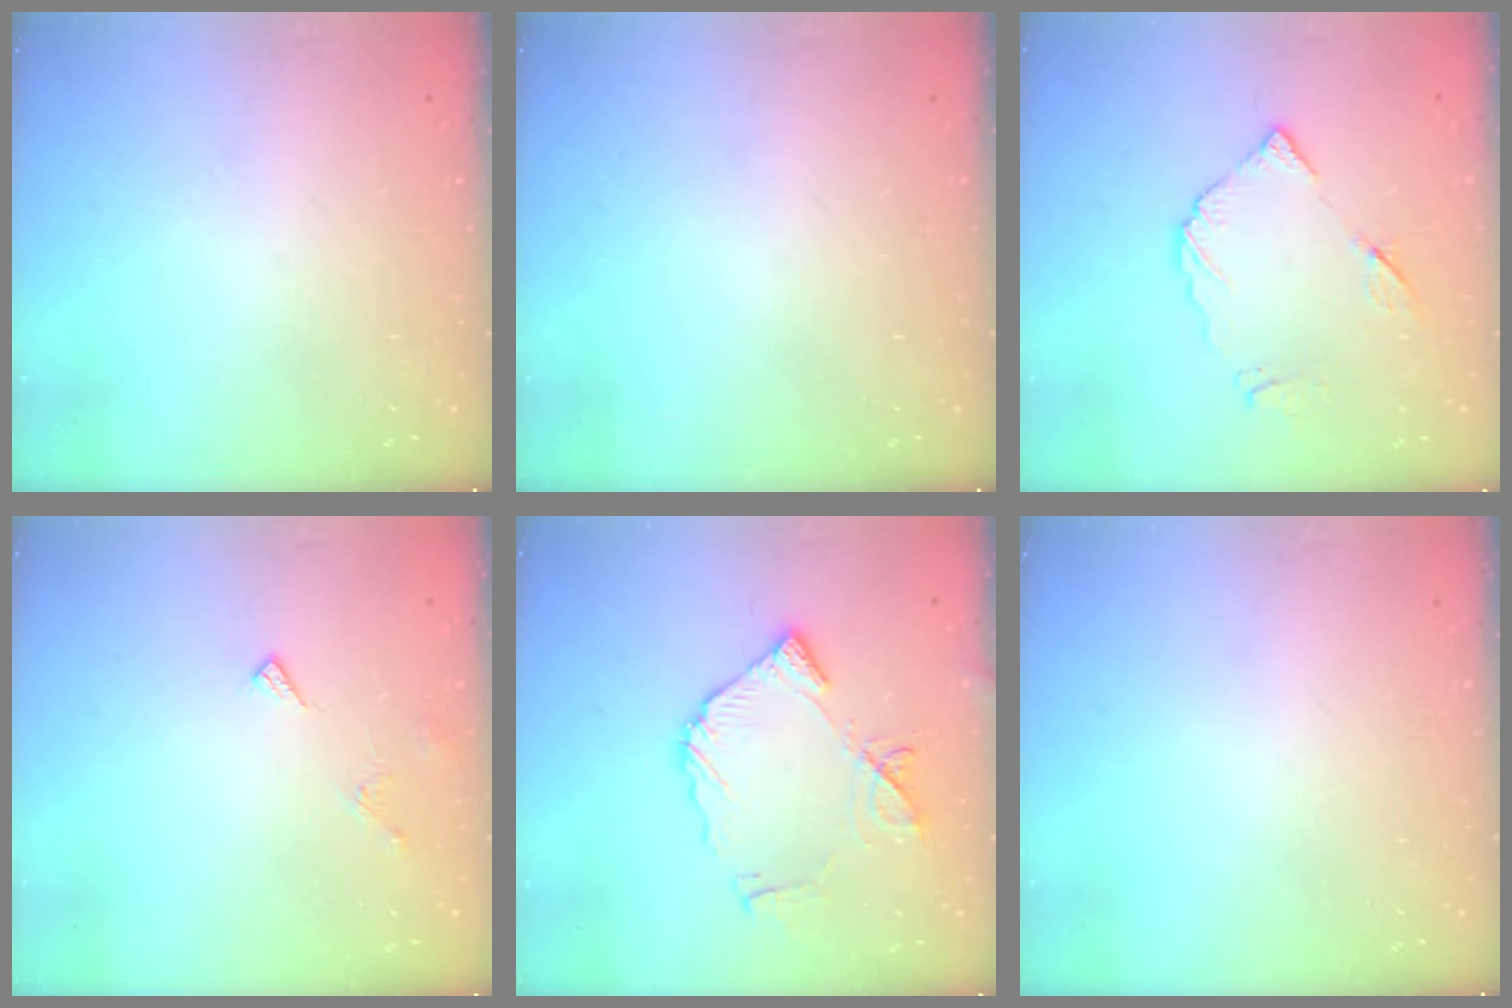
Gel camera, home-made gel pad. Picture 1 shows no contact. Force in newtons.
{"total": 0.0}
{"total": 7.8, "press": 7.7, "slide": 0.5}
{"total": 6.9, "press": 6.8, "slide": 1.0}
{"total": 13.2, "press": 13.1, "slide": 1.8}
{"total": 0.0}